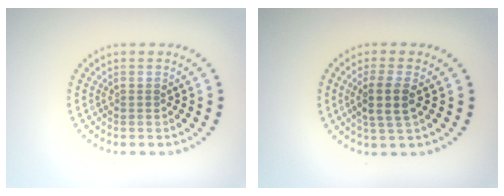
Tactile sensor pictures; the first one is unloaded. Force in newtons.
{"total": 2.9, "press": 2.5, "slide": 1.4}